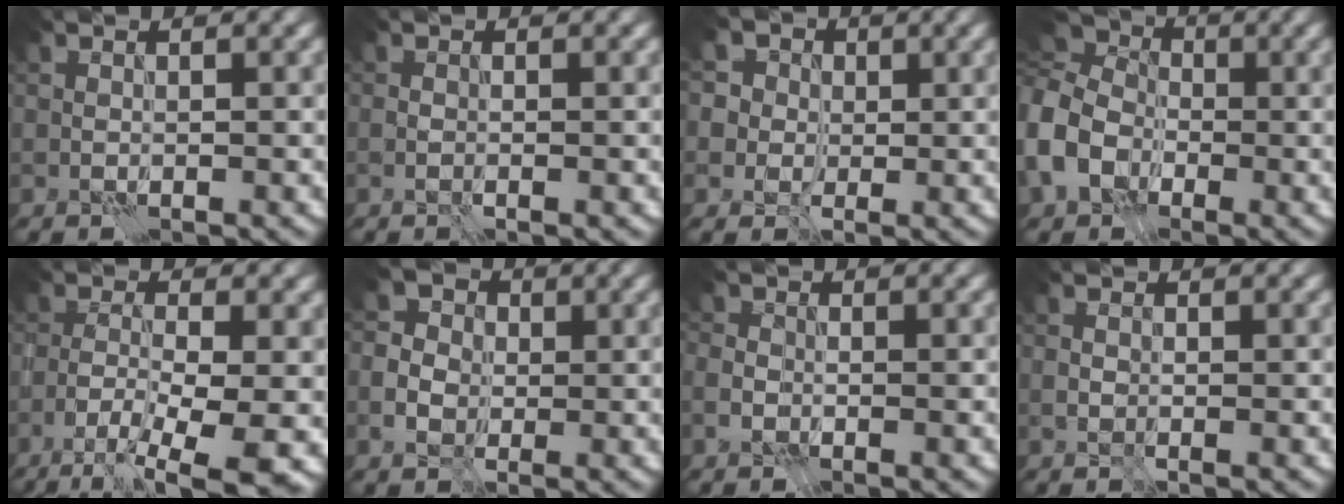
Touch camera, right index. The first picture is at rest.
{"total": 0.7, "force": [-0.3, 0.2, 0.6], "torque": [-0.013, -0.001, -0.006]}
{"total": 8.2, "force": [3.3, 6.7, 3.3], "torque": [-0.048, 0.029, 0.015]}
{"total": 8.9, "force": [-2.0, 7.0, 5.1], "torque": [-0.118, -0.013, -0.043]}
{"total": 9.1, "force": [-5.3, 2.1, 7.1], "torque": [-0.126, -0.013, -0.089]}
{"total": 4.0, "force": [-0.6, 3.4, 2.0], "torque": [-0.034, 0.005, -0.016]}
{"total": 1.6, "force": [-0.7, 1.1, 1.0], "torque": [-0.014, 0.002, -0.019]}
{"total": 1.4, "force": [-0.5, 0.9, 1.0], "torque": [-0.018, 0.002, -0.014]}